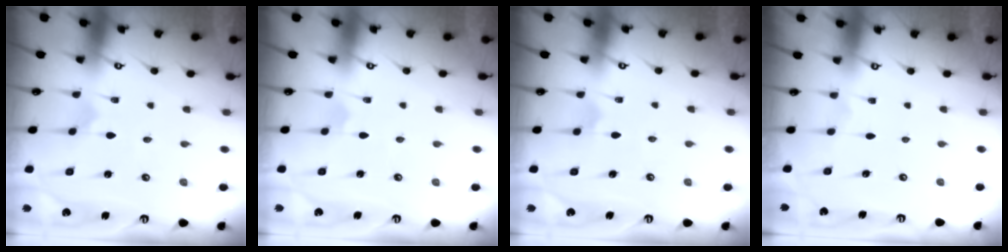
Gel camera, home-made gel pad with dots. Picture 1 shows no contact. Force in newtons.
{"total": 1.5, "press": 1.5, "slide": 0.1}
{"total": 3.8, "press": 3.8, "slide": 0.5}
{"total": 0.0}